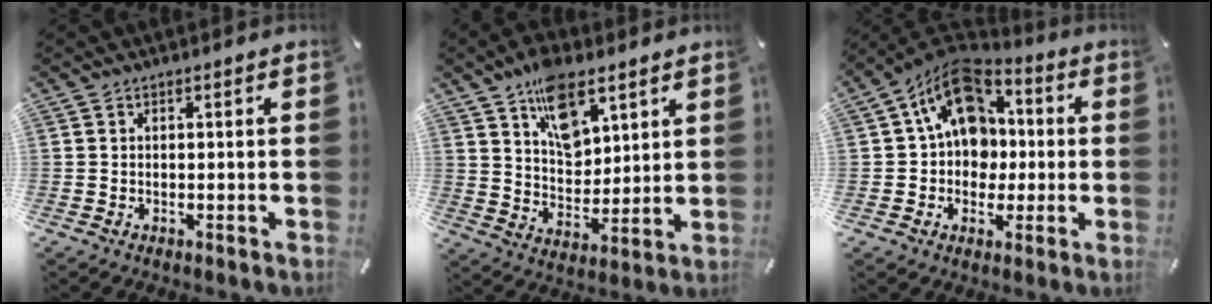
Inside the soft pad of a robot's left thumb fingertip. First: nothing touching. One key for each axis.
{"total": 10.0, "fx": 5.2, "fy": 7.9, "fz": 3.4, "tx": -0.041, "ty": -0.025, "tz": 0.095}
{"total": 15.1, "fx": 3.4, "fy": 11.9, "fz": 8.6, "tx": -0.148, "ty": -0.013, "tz": 0.067}